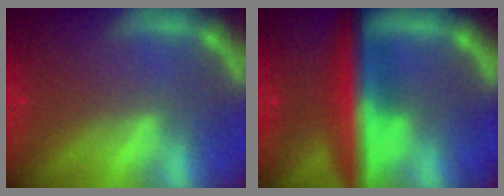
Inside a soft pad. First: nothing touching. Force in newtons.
{"total": 8.5}